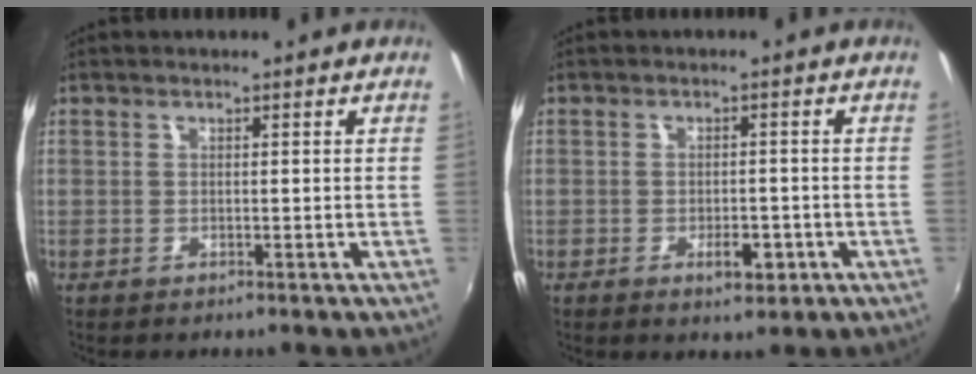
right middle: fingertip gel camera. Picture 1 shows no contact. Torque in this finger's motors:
{"motor_torque": [1.07, -1.07, 0.17, 0.08]}